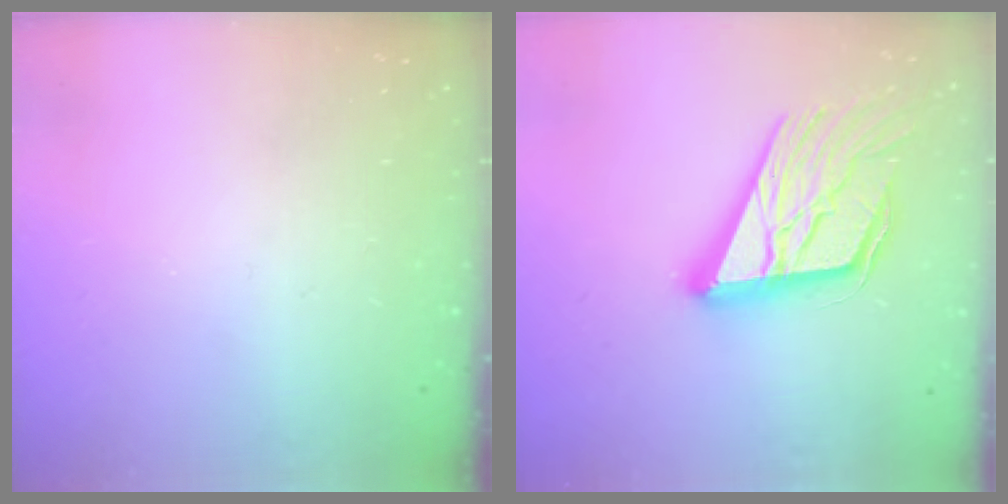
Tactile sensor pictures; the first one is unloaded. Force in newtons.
{"total": 23.6, "press": 23.1, "slide": 4.9}